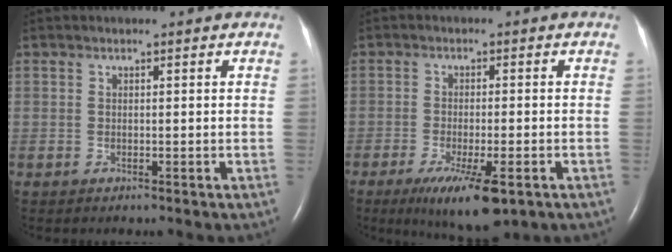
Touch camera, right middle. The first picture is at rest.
{"total": 9.1, "force": [-5.1, 1.9, 7.3], "torque": [-0.124, -0.023, -0.077]}